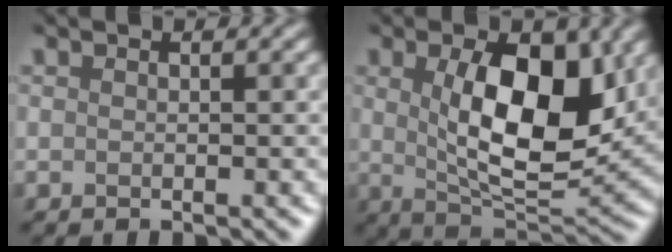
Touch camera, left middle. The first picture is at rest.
{"total": 8.1, "force": [1.5, 3.0, 7.4], "torque": [-0.142, -0.001, 0.049]}